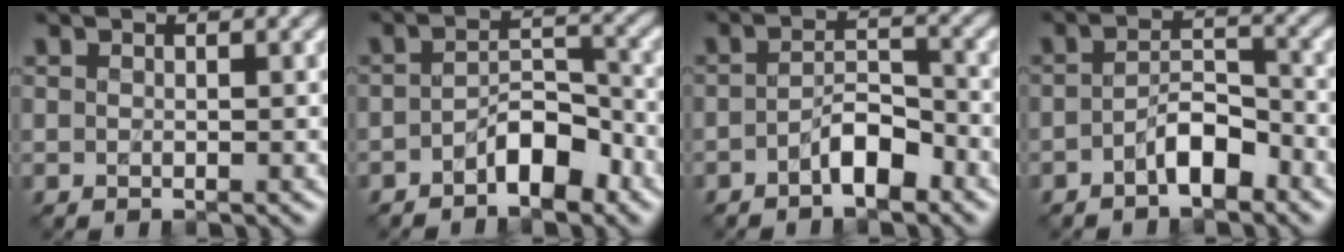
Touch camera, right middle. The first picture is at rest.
{"total": 3.8, "force": [-2.3, 1.6, 2.6], "torque": [-0.037, 0.014, -0.040]}
{"total": 3.1, "force": [-1.8, 1.1, 2.2], "torque": [-0.036, 0.010, -0.035]}
{"total": 3.2, "force": [-1.8, 1.3, 2.3], "torque": [-0.038, 0.011, -0.036]}